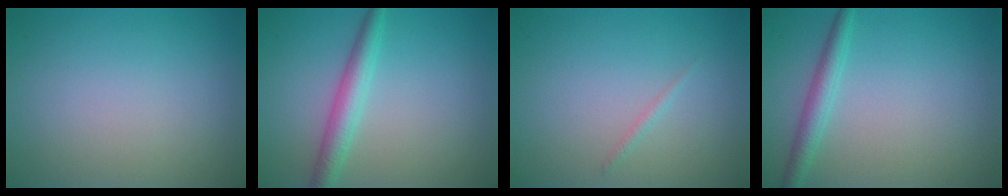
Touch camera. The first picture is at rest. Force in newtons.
{"total": 3.1, "press": 3.1, "slide": 0.0}
{"total": 0.6, "press": 0.6, "slide": 0.0}
{"total": 2.3, "press": 2.3, "slide": 0.1}